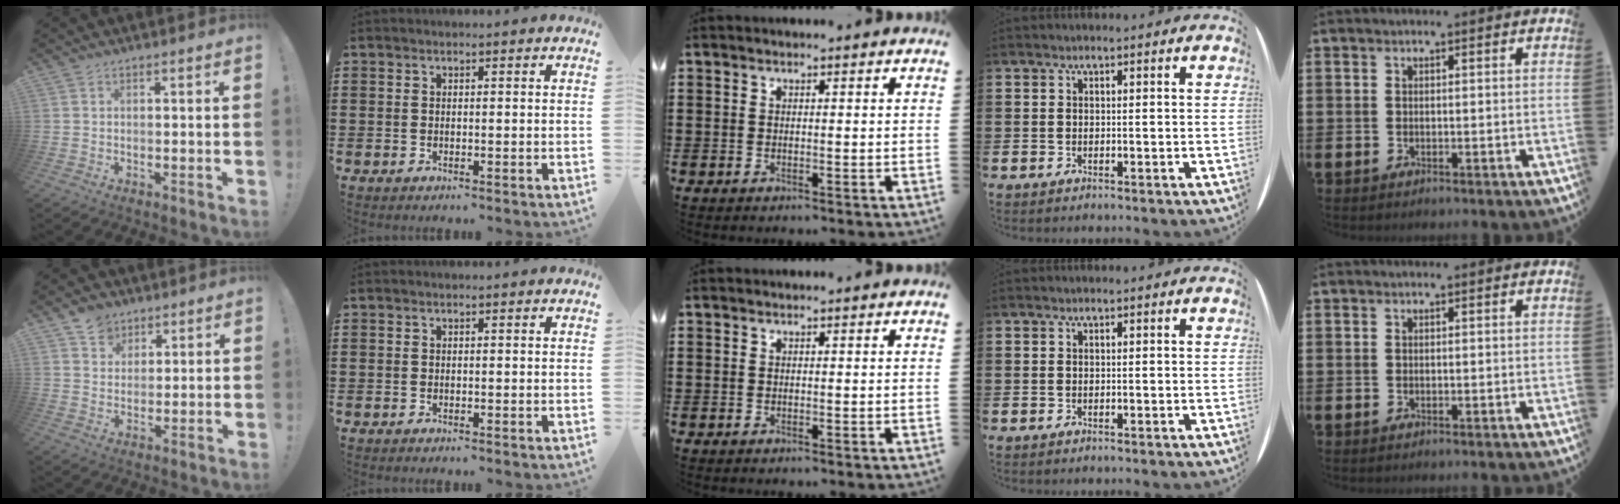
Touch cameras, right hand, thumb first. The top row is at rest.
{"thumb": {"total": 6.0, "force": [4.1, 4.4, 0.8], "torque": [-0.001, -0.029, 0.076]}}